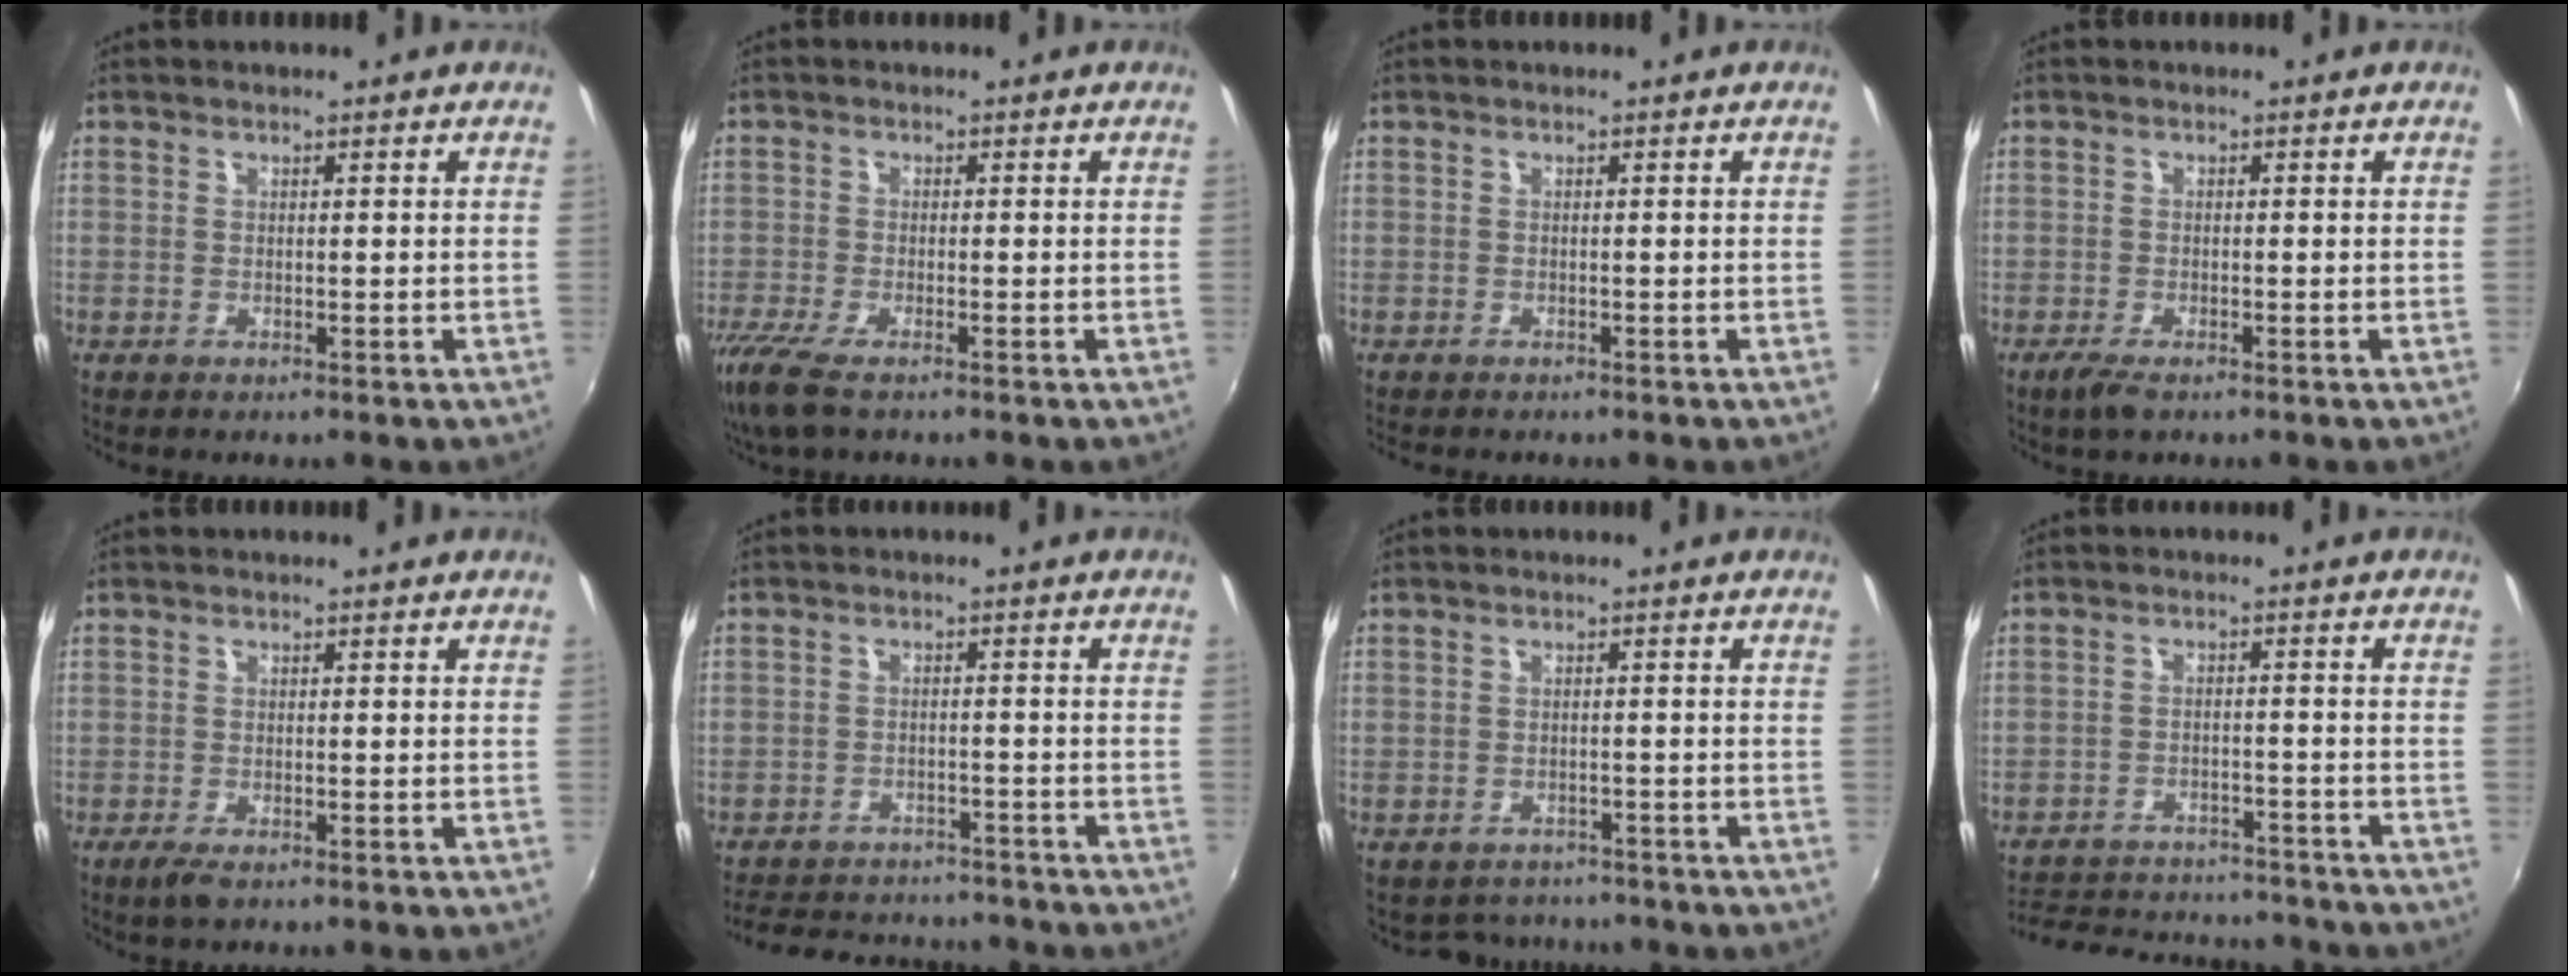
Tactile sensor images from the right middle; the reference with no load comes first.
{"total": 7.6, "force": [-5.6, 1.5, 5.0], "torque": [-0.124, -0.035, -0.108]}
{"total": 1.4, "force": [-1.3, 0.1, 0.5], "torque": [-0.014, -0.008, -0.017]}
{"total": 2.9, "force": [-2.0, 0.8, 1.9], "torque": [-0.045, -0.010, -0.039]}
{"total": 2.3, "force": [-1.5, 0.7, 1.6], "torque": [-0.033, -0.010, -0.028]}
{"total": 13.3, "force": [-11.4, 5.4, 4.1], "torque": [-0.107, 0.033, -0.152]}
{"total": 4.6, "force": [-4.1, 2.1, 0.3], "torque": [-0.017, 0.004, -0.058]}
{"total": 18.8, "force": [-16.5, 6.1, 6.8], "torque": [-0.154, 0.008, -0.218]}